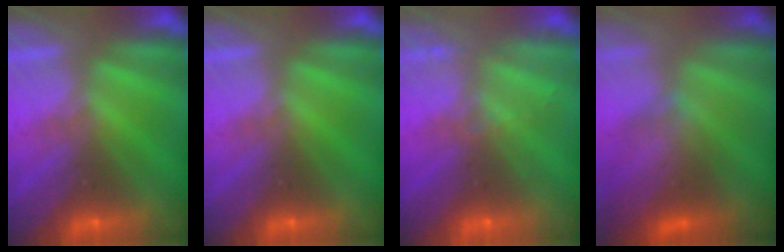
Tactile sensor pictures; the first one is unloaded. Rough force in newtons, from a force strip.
{"total": 0.0}
{"total": 2.0}
{"total": 3.7}